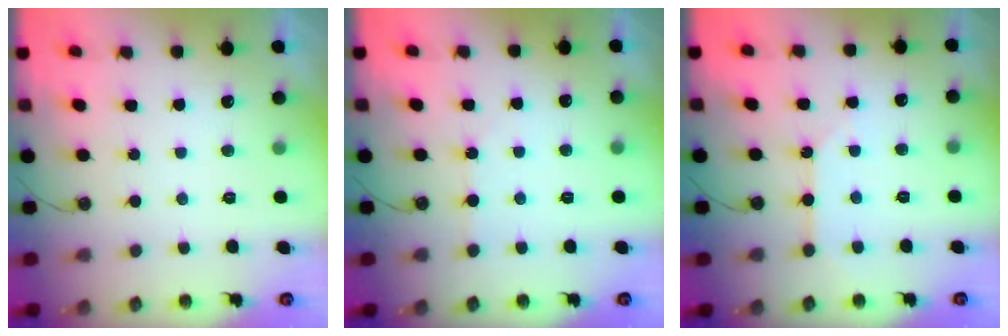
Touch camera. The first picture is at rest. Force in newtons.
{"total": 2.5, "press": 2.5, "slide": 0.5}
{"total": 2.7, "press": 2.7, "slide": 0.3}